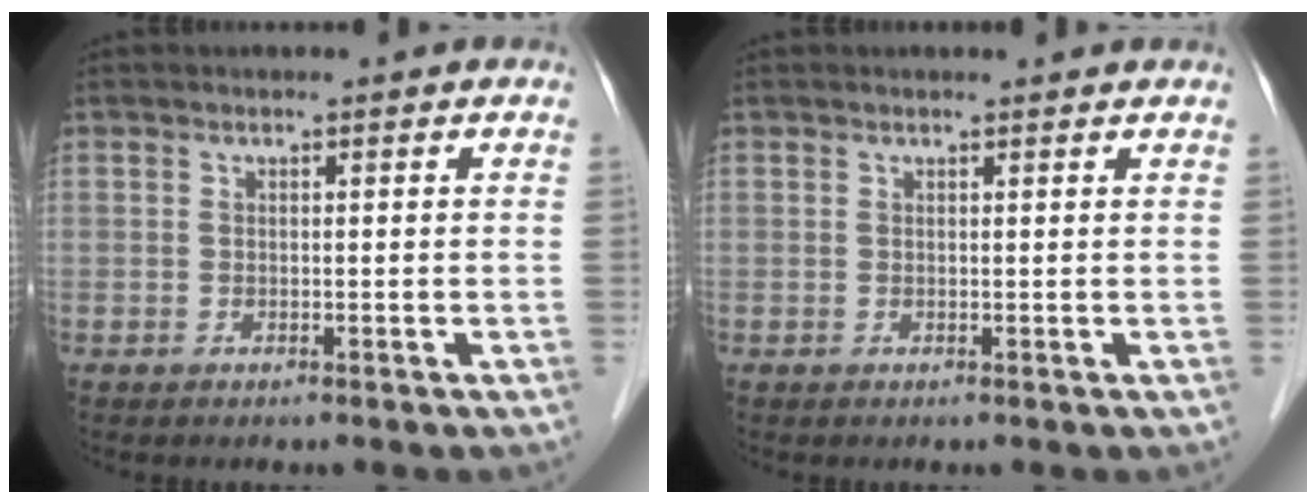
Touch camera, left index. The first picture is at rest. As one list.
[{"total": 1.4, "force": [1.4, 0.0, 0.1], "torque": [-0.011, 0.003, 0.015]}]